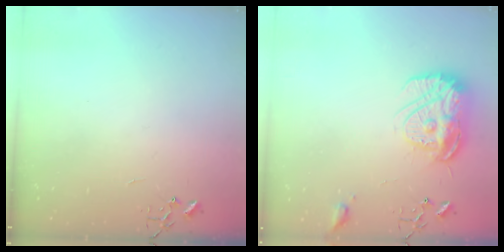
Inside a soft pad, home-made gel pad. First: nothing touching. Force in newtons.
{"total": 15.7, "press": 15.7, "slide": 1.6}